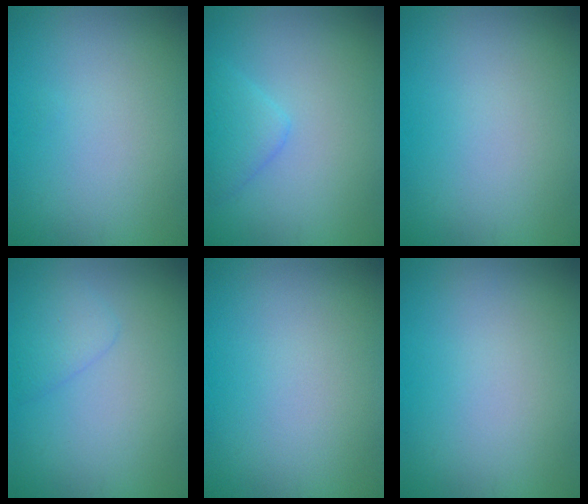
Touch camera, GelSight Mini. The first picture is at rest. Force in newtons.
{"total": 2.1, "press": 2.1, "slide": 0.2}
{"total": 0.0}
{"total": 1.8, "press": 1.8, "slide": 0.1}
{"total": 0.0}
{"total": 0.0}